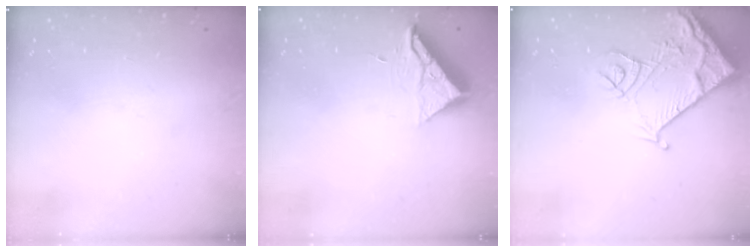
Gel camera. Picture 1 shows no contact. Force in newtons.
{"total": 10.2, "press": 10.2, "slide": 0.5}
{"total": 12.6, "press": 12.5, "slide": 1.5}